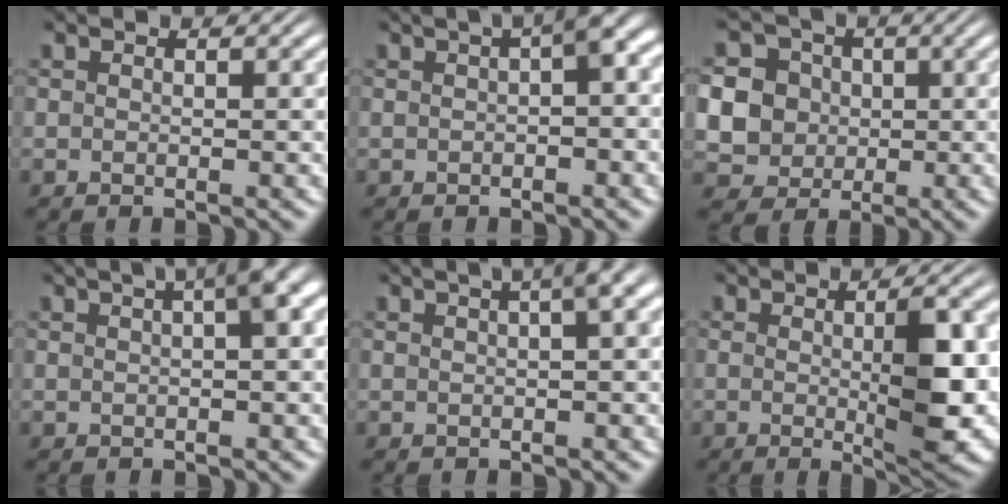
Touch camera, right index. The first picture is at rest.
{"total": 3.9, "force": [1.0, 1.3, 3.5], "torque": [-0.037, 0.022, 0.006]}
{"total": 13.2, "force": [-0.5, 12.5, 4.4], "torque": [-0.139, -0.046, -0.010]}
{"total": 7.6, "force": [3.0, 3.1, 6.2], "torque": [-0.068, 0.039, 0.030]}
{"total": 7.5, "force": [3.2, 3.1, 6.0], "torque": [-0.062, 0.040, 0.032]}
{"total": 6.6, "force": [-0.4, 1.1, 6.5], "torque": [-0.092, -0.009, -0.005]}